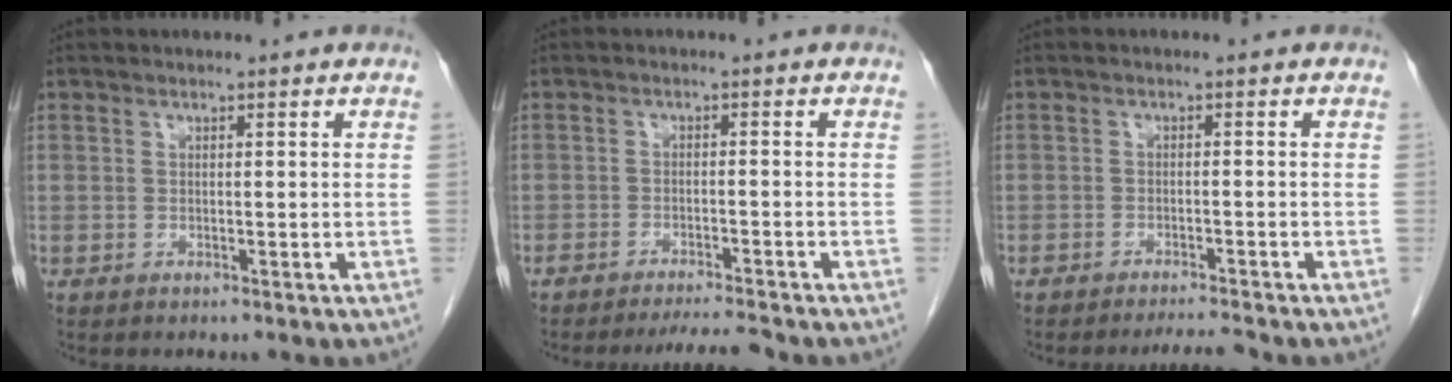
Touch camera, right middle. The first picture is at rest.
{"total": 4.6, "force": [-4.3, -0.2, 1.6], "torque": [-0.021, -0.012, -0.070]}
{"total": 2.7, "force": [-2.6, -0.3, 0.7], "torque": [-0.015, -0.011, -0.042]}